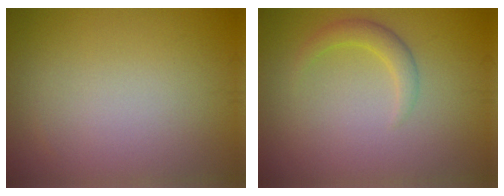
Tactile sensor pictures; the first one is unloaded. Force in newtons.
{"total": 1.9, "press": 1.9, "slide": 0.1}